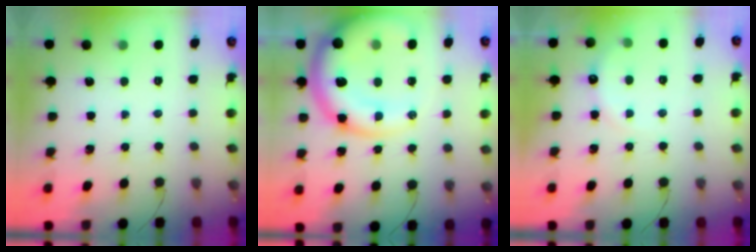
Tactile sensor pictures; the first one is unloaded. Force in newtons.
{"total": 19.3, "press": 18.8, "slide": 4.4}
{"total": 6.4, "press": 6.2, "slide": 1.6}